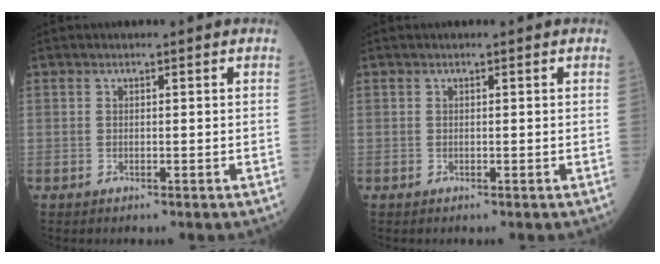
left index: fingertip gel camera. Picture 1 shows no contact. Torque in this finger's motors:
{"motor_torque": [-0.10, 0.10, 0.00, 0.00]}